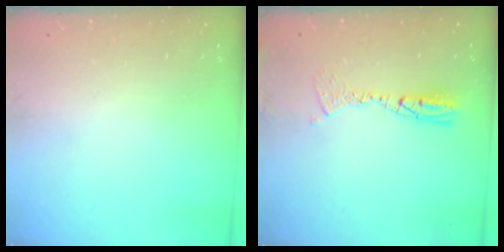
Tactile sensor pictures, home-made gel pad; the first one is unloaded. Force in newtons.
{"total": 9.6, "press": 9.5, "slide": 1.9}